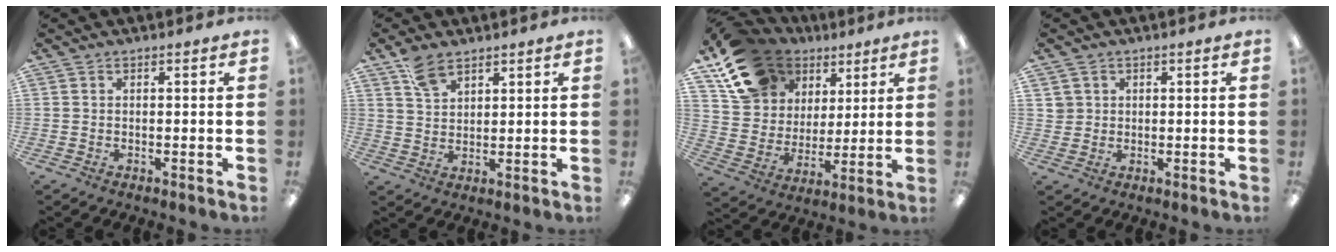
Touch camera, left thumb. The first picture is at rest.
{"total": 6.3, "force": [4.5, 3.3, 3.0], "torque": [-0.056, -0.016, 0.084]}
{"total": 17.2, "force": [10.9, 11.7, 6.3], "torque": [-0.127, -0.052, 0.209]}
{"total": 2.7, "force": [1.0, 2.5, -0.1], "torque": [0.002, 0.001, 0.017]}